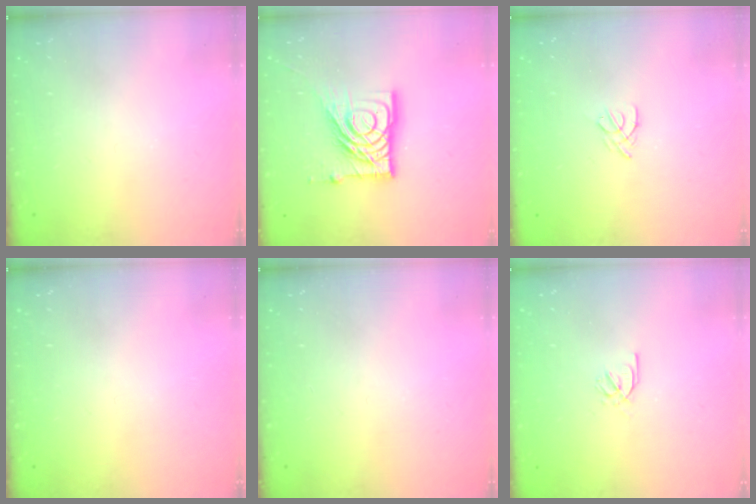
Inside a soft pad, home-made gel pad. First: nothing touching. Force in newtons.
{"total": 15.9, "press": 15.8, "slide": 1.4}
{"total": 2.5, "press": 2.4, "slide": 0.6}
{"total": 0.0}
{"total": 0.0}
{"total": 2.2, "press": 2.2, "slide": 0.0}